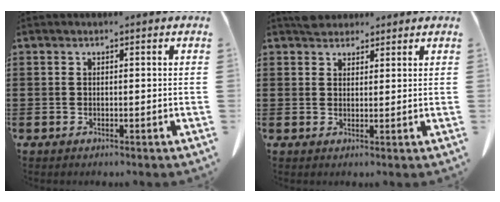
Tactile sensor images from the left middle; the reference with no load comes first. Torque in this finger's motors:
{"motor_torque": [0.12, 0.08, 0.02, 0.02]}